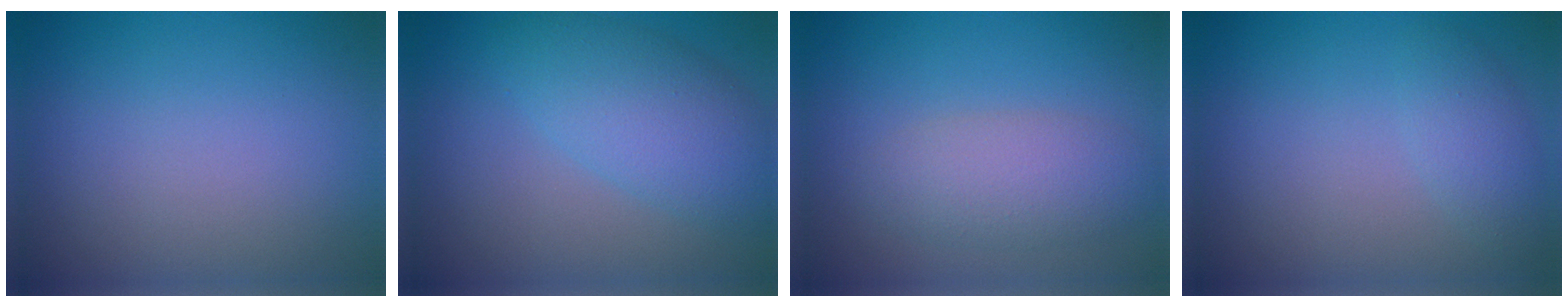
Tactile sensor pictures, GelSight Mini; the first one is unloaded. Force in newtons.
{"total": 5.0, "press": 5.0, "slide": 0.2}
{"total": 3.5, "press": 3.5, "slide": 0.1}
{"total": 1.9, "press": 1.9, "slide": 0.1}